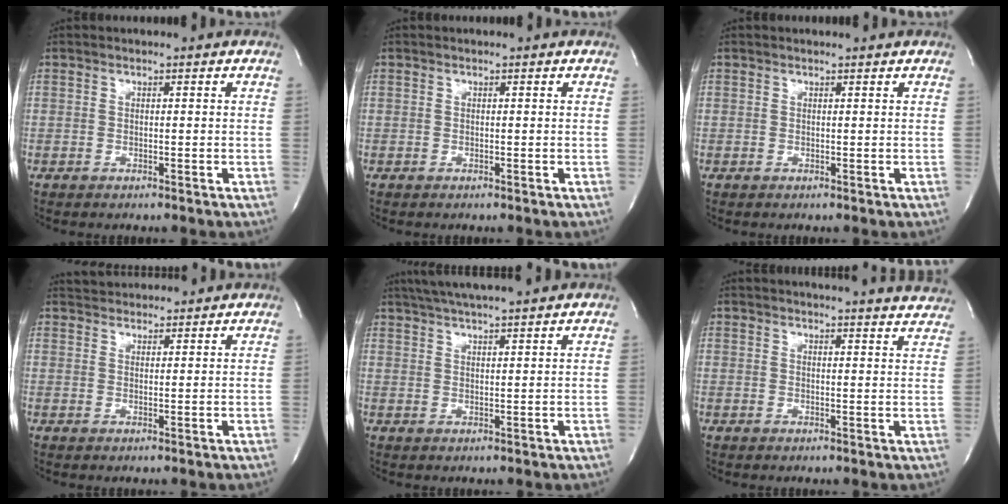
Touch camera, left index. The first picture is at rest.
{"total": 0.0}
{"total": 1.0, "force": [1.0, -0.1, 0.1], "torque": [-0.006, -0.002, 0.012]}
{"total": 6.7, "force": [6.6, 1.1, 1.0], "torque": [-0.018, 0.028, 0.094]}
{"total": 11.5, "force": [10.0, 0.2, 5.6], "torque": [-0.099, 0.024, 0.146]}
{"total": 18.8, "force": [18.1, 1.1, 5.0], "torque": [-0.064, -0.043, 0.202]}